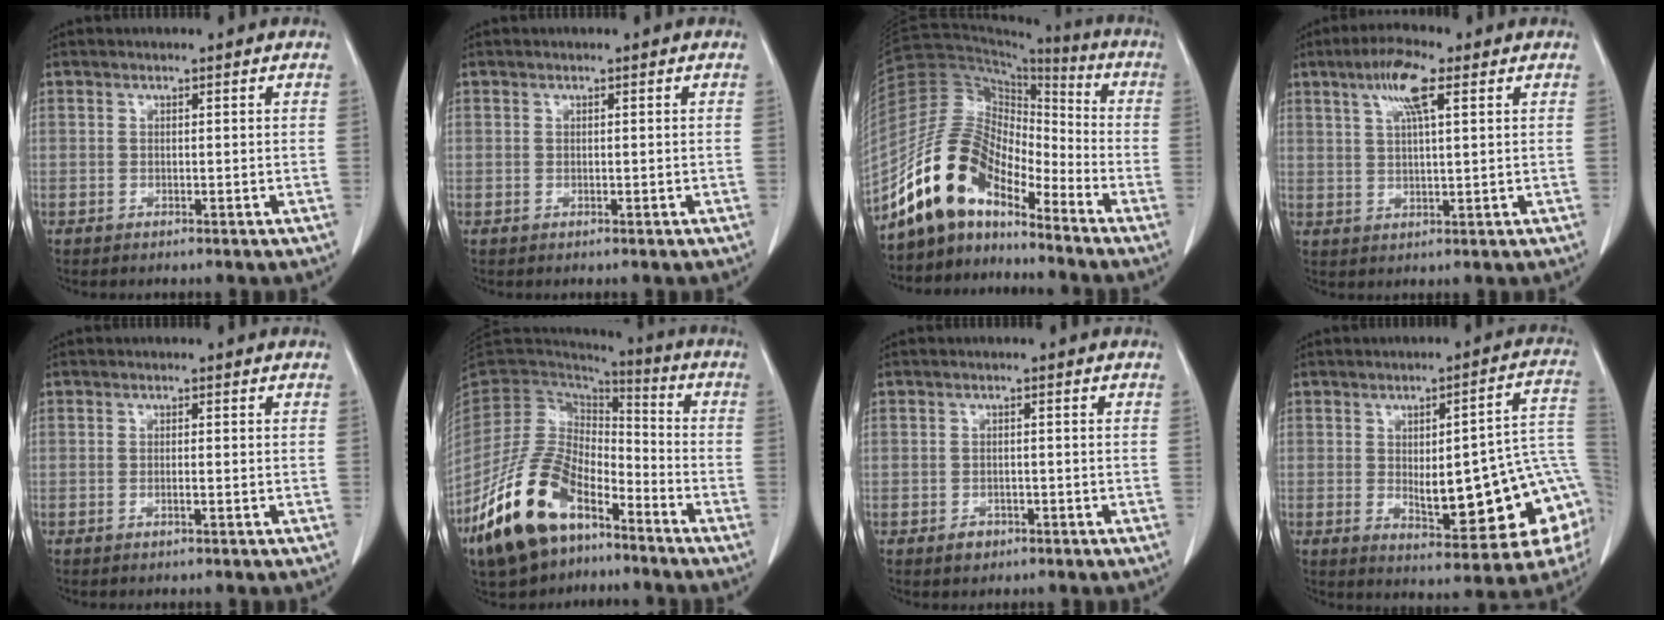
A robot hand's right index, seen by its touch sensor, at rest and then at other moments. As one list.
[{"total": 0.0}, {"total": 15.2, "force": [-11.8, 6.2, 7.4], "torque": [-0.144, 0.045, -0.223]}, {"total": 7.0, "force": [3.3, 1.5, 6.0], "torque": [-0.119, 0.011, 0.061]}, {"total": 1.1, "force": [-0.3, 0.2, 1.0], "torque": [-0.021, 0.001, -0.005]}, {"total": 18.4, "force": [-11.3, 8.5, 11.8], "torque": [-0.244, 0.002, -0.212]}, {"total": 2.6, "force": [-1.5, 2.0, 0.9], "torque": [-0.013, 0.004, -0.015]}, {"total": 20.6, "force": [-2.7, 5.5, 19.7], "torque": [-0.186, 0.027, -0.013]}]